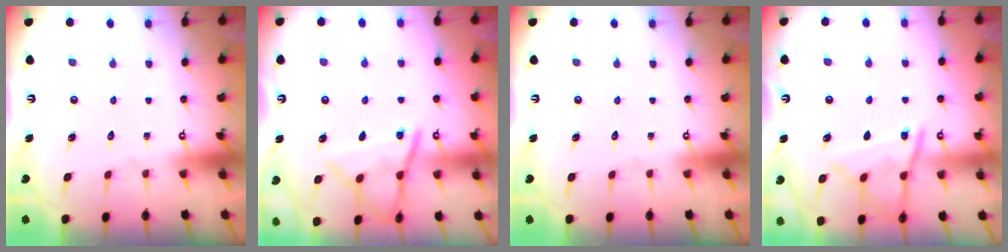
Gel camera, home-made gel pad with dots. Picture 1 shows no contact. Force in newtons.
{"total": 11.0, "press": 11.0, "slide": 0.4}
{"total": 0.0}
{"total": 11.6, "press": 11.6, "slide": 1.0}